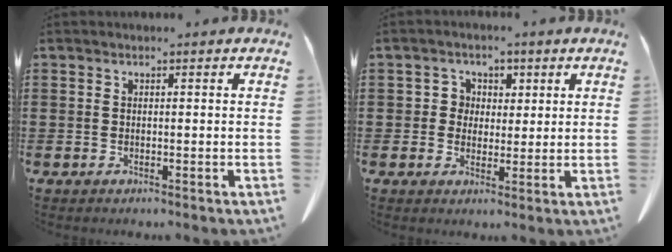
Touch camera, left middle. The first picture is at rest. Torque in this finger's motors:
{"motor_torque": [0.85, 1.08, 0.03, -0.01]}